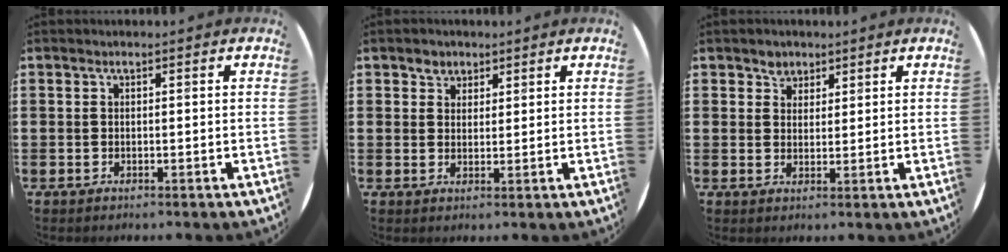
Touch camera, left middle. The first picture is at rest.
{"total": 2.2, "force": [1.7, 1.4, 0.0], "torque": [0.003, 0.002, 0.032]}
{"total": 2.4, "force": [1.9, 1.4, 0.0], "torque": [0.004, 0.002, 0.036]}